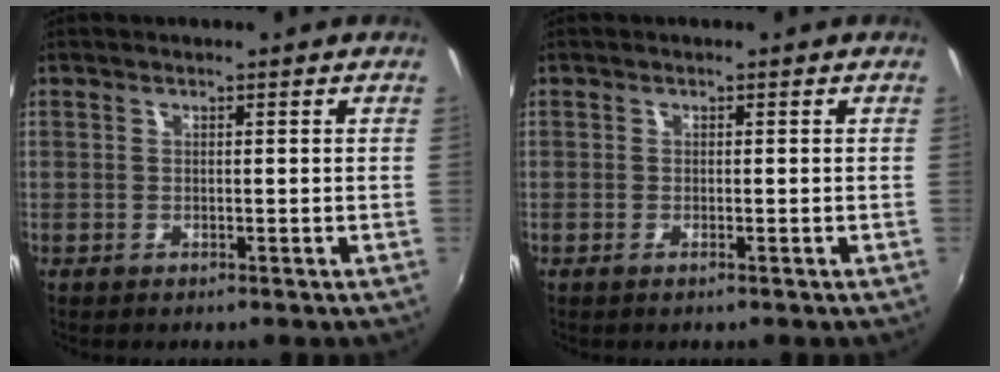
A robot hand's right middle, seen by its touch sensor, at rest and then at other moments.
{"total": 0.6, "force": [-0.4, 0.0, 0.4], "torque": [-0.005, 0.000, -0.009]}